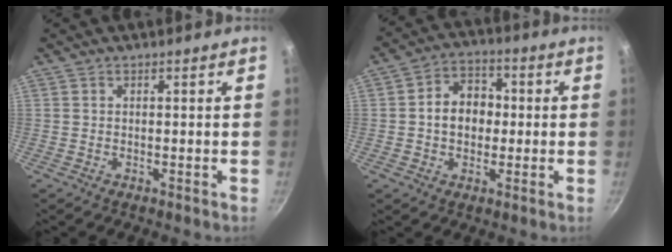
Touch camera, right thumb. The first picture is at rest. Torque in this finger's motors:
{"motor_torque": [-0.15, 0.61, 0.49, 0.59, 0.05]}